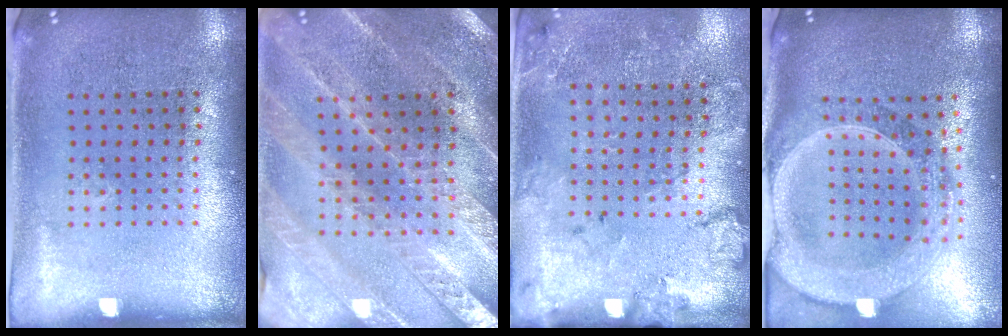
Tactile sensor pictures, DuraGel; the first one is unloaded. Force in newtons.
{"total": 2.4, "press": 2.4, "slide": 0.4}
{"total": 1.8, "press": 1.6, "slide": 0.8}
{"total": 2.9, "press": 2.5, "slide": 1.5}